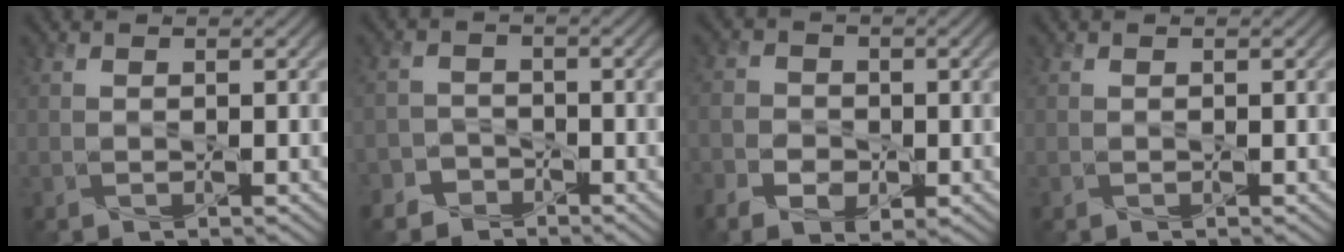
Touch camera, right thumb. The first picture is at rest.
{"total": 3.0, "force": [-2.4, 1.8, -0.2], "torque": [0.012, 0.004, -0.053]}
{"total": 4.3, "force": [-2.4, 3.0, 2.0], "torque": [-0.033, -0.007, -0.048]}
{"total": 0.0}